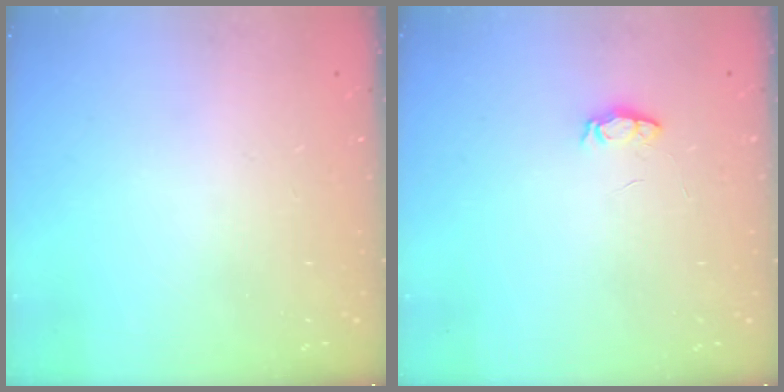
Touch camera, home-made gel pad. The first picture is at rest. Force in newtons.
{"total": 4.4, "press": 4.3, "slide": 0.5}